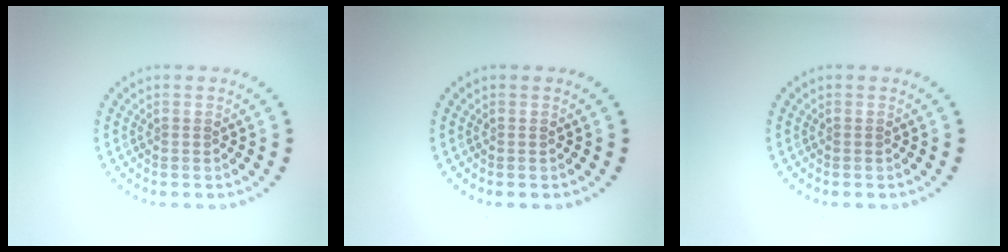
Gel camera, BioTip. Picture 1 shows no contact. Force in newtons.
{"total": 0.0}
{"total": 0.0}